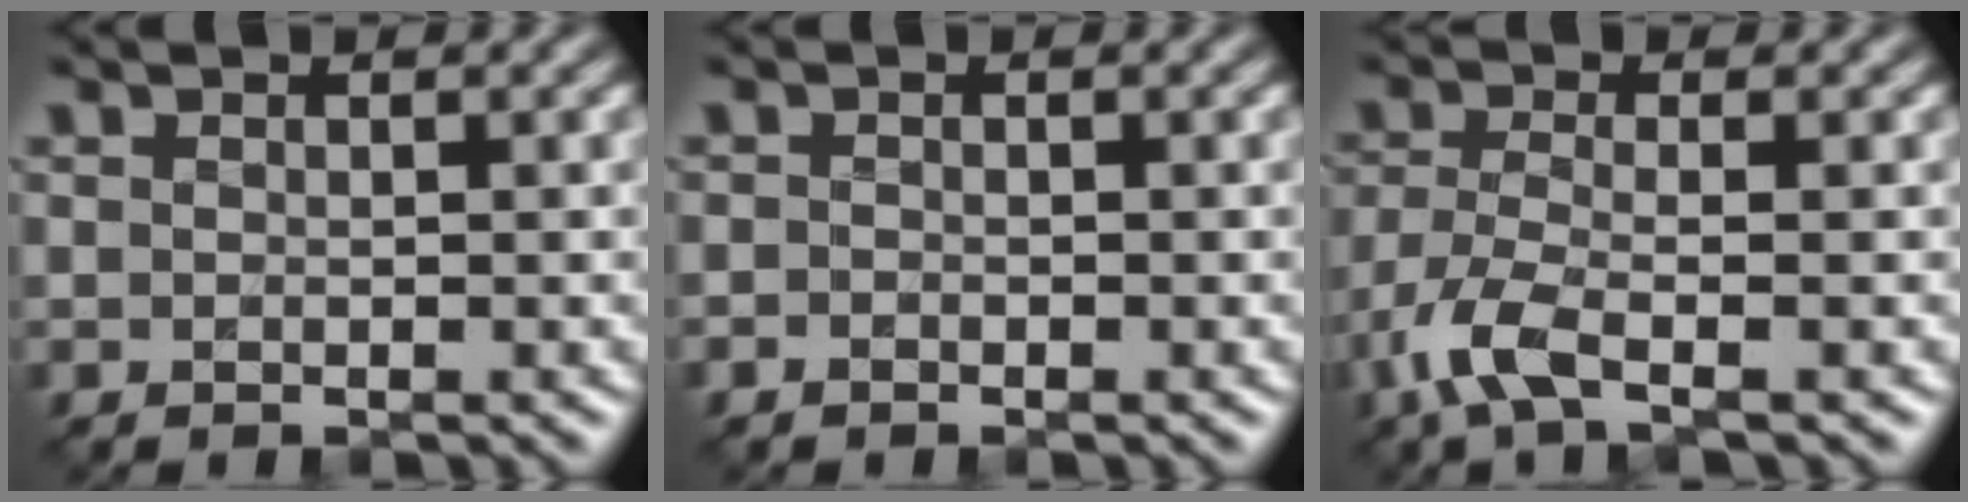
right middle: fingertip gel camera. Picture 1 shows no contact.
{"total": 0.5, "force": [-0.4, 0.3, 0.1], "torque": [0.002, -0.004, -0.007]}
{"total": 4.1, "force": [-2.3, 1.1, 3.1], "torque": [-0.079, -0.010, -0.059]}